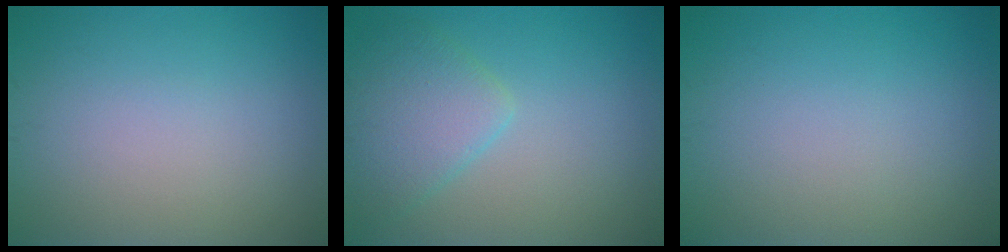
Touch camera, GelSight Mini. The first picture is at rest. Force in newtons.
{"total": 3.8, "press": 3.8, "slide": 0.3}
{"total": 0.0}